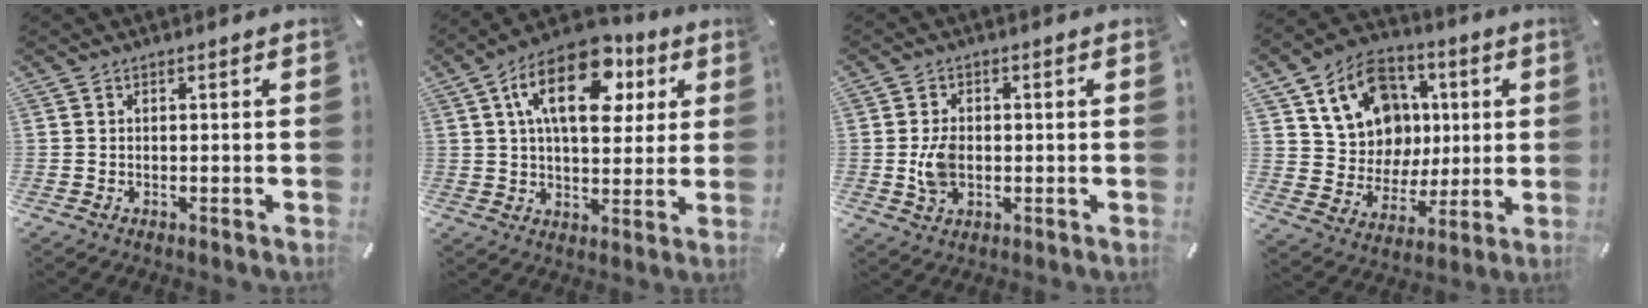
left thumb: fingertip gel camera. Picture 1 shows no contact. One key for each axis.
{"total": 18.6, "fx": 7.7, "fy": 10.2, "fz": 13.4, "tx": -0.214, "ty": -0.021, "tz": 0.128}
{"total": 6.1, "fx": -0.4, "fy": 4.2, "fz": 4.4, "tx": -0.091, "ty": -0.002, "tz": -0.011}
{"total": 16.3, "fx": 5.5, "fy": 13.8, "fz": 6.7, "tx": -0.102, "ty": -0.017, "tz": 0.111}